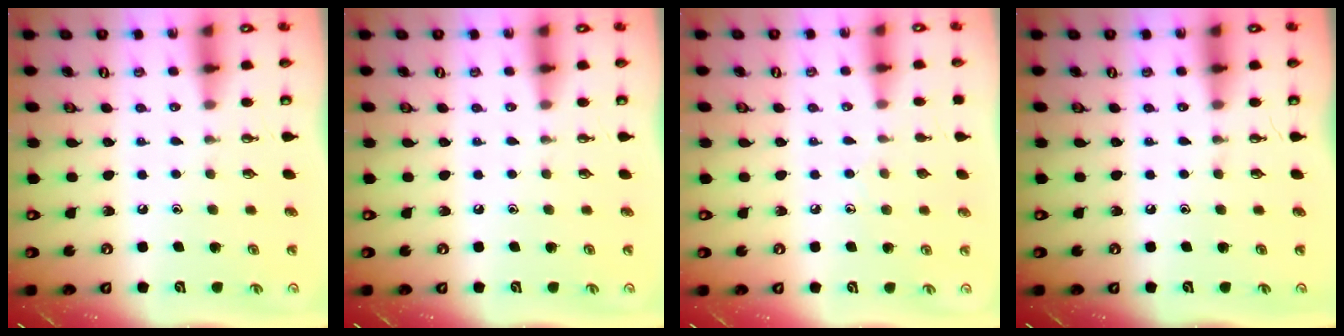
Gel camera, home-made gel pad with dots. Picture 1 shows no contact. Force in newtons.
{"total": 0.0}
{"total": 4.4, "press": 4.3, "slide": 0.5}
{"total": 0.0}